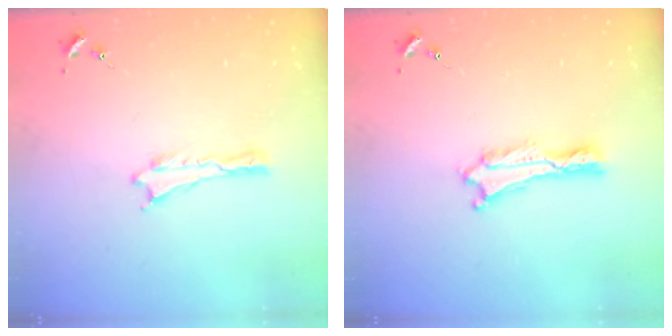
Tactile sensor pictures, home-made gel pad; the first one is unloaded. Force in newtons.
{"total": 0.7, "press": 0.7, "slide": 0.2}